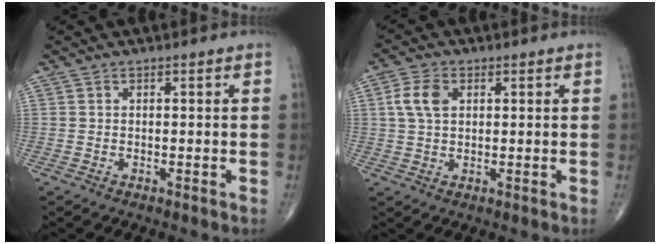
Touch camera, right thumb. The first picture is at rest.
{"total": 5.2, "force": [1.4, 3.3, 3.8], "torque": [-0.079, 0.004, 0.024]}